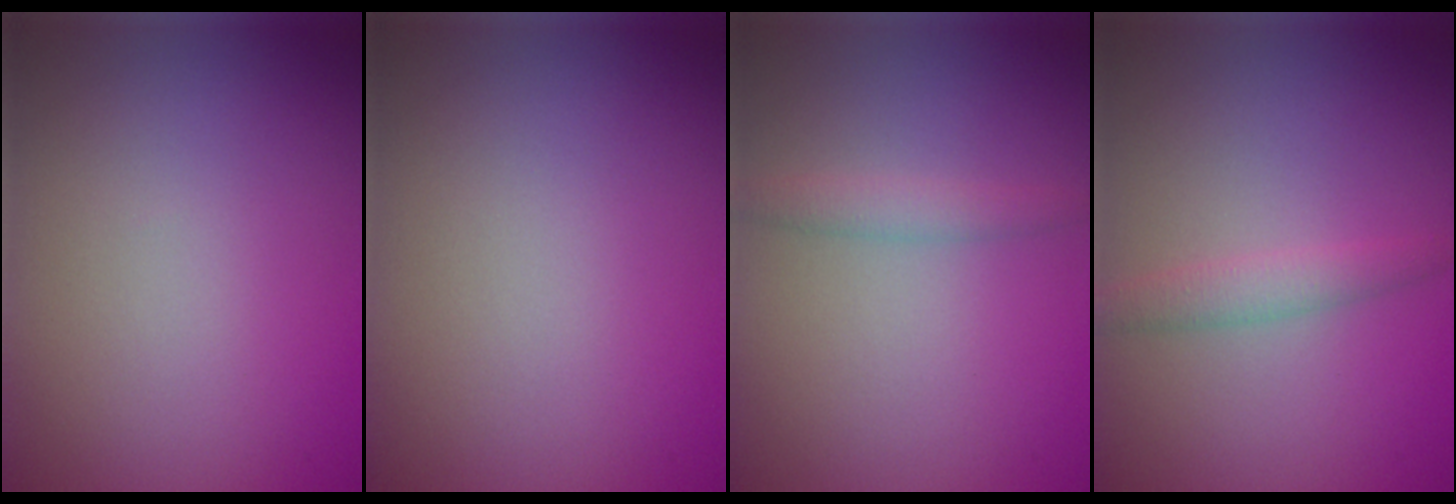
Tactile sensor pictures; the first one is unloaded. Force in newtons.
{"total": 0.0}
{"total": 1.5, "press": 1.5, "slide": 0.2}
{"total": 1.8, "press": 1.8, "slide": 0.1}